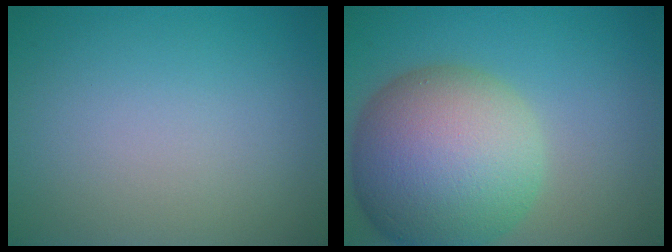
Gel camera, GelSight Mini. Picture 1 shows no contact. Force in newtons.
{"total": 13.5, "press": 13.4, "slide": 0.6}